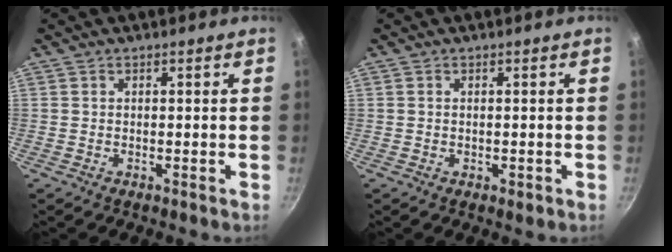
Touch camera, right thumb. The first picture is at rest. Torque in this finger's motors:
{"motor_torque": [-0.27, 0.01, -0.23, 0.07, 0.07]}